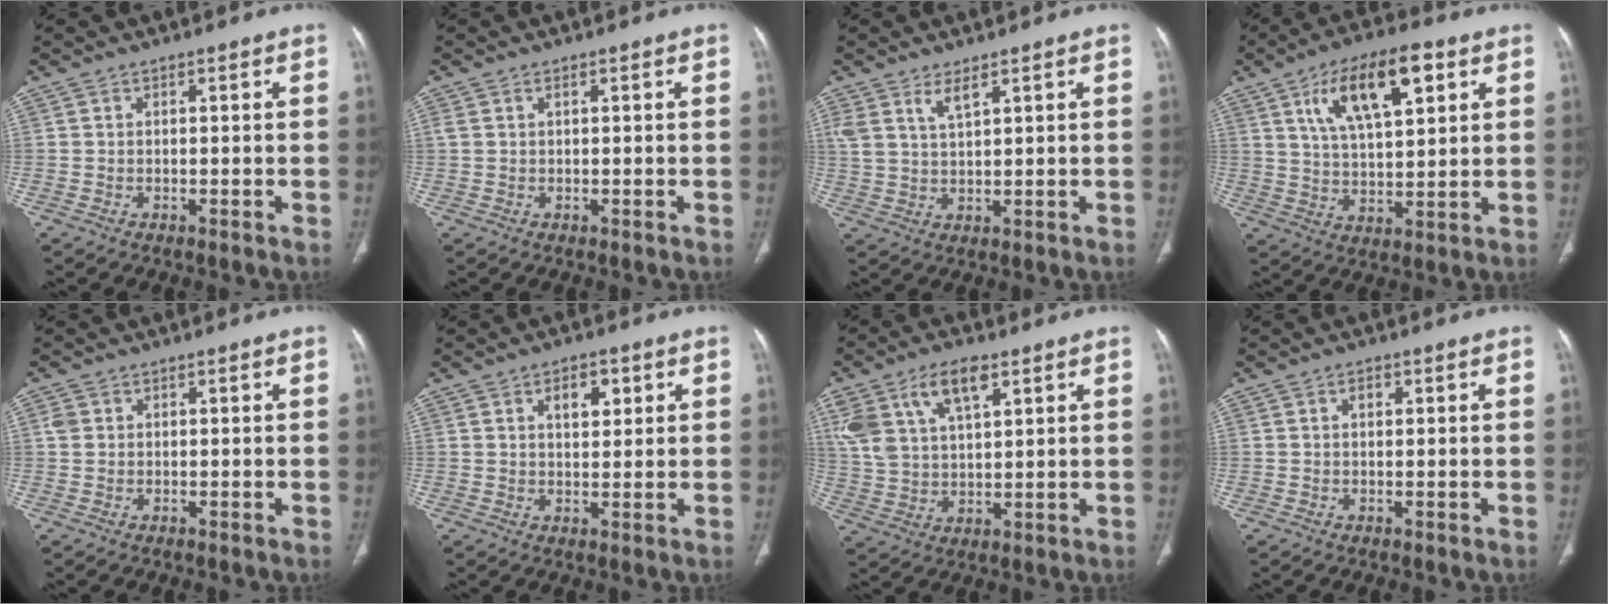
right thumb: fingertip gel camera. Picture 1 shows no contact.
{"total": 1.1, "force": [0.5, 0.5, 0.8], "torque": [-0.022, 0.011, 0.015]}
{"total": 4.4, "force": [2.9, 1.4, 3.0], "torque": [-0.065, -0.013, 0.065]}
{"total": 14.8, "force": [6.4, 6.0, 11.9], "torque": [-0.182, -0.010, 0.111]}
{"total": 1.6, "force": [0.4, 1.4, 0.7], "torque": [-0.012, 0.003, 0.009]}
{"total": 5.1, "force": [2.1, 2.8, 3.6], "torque": [-0.038, -0.008, 0.032]}
{"total": 13.0, "force": [6.6, 6.6, 9.2], "torque": [-0.177, -0.005, 0.131]}
{"total": 1.5, "force": [0.5, 0.9, 1.1], "torque": [-0.015, 0.002, 0.009]}